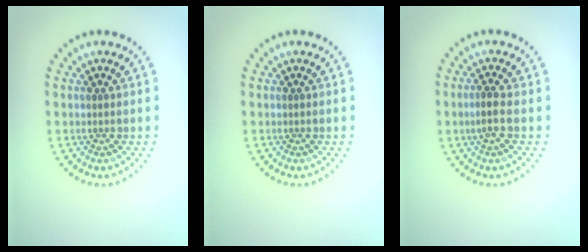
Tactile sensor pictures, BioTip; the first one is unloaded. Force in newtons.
{"total": 0.0}
{"total": 1.9, "press": 1.7, "slide": 0.9}